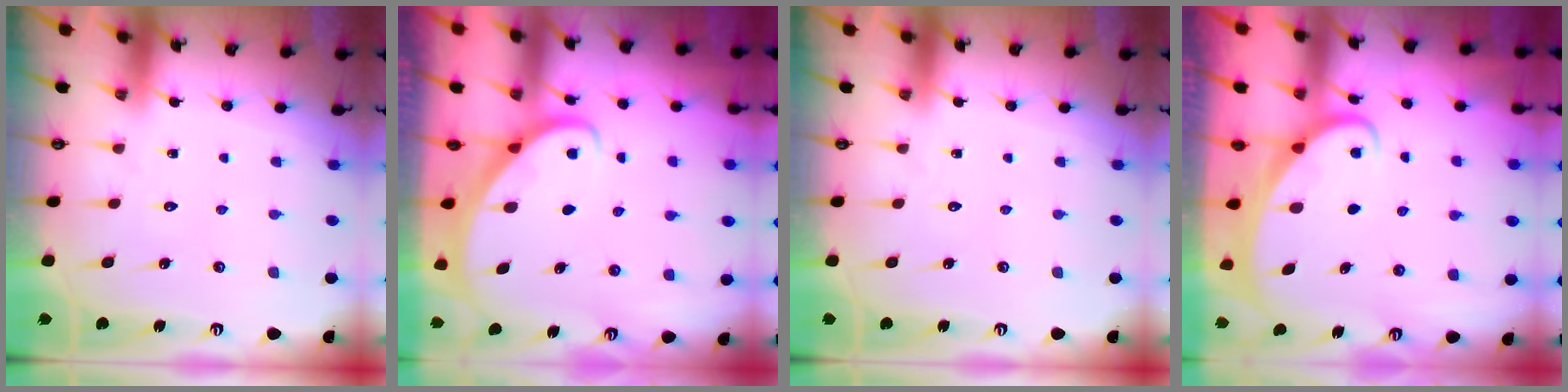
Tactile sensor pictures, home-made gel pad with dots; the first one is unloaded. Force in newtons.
{"total": 2.5, "press": 2.5, "slide": 0.2}
{"total": 0.0}
{"total": 2.0, "press": 2.0, "slide": 0.0}